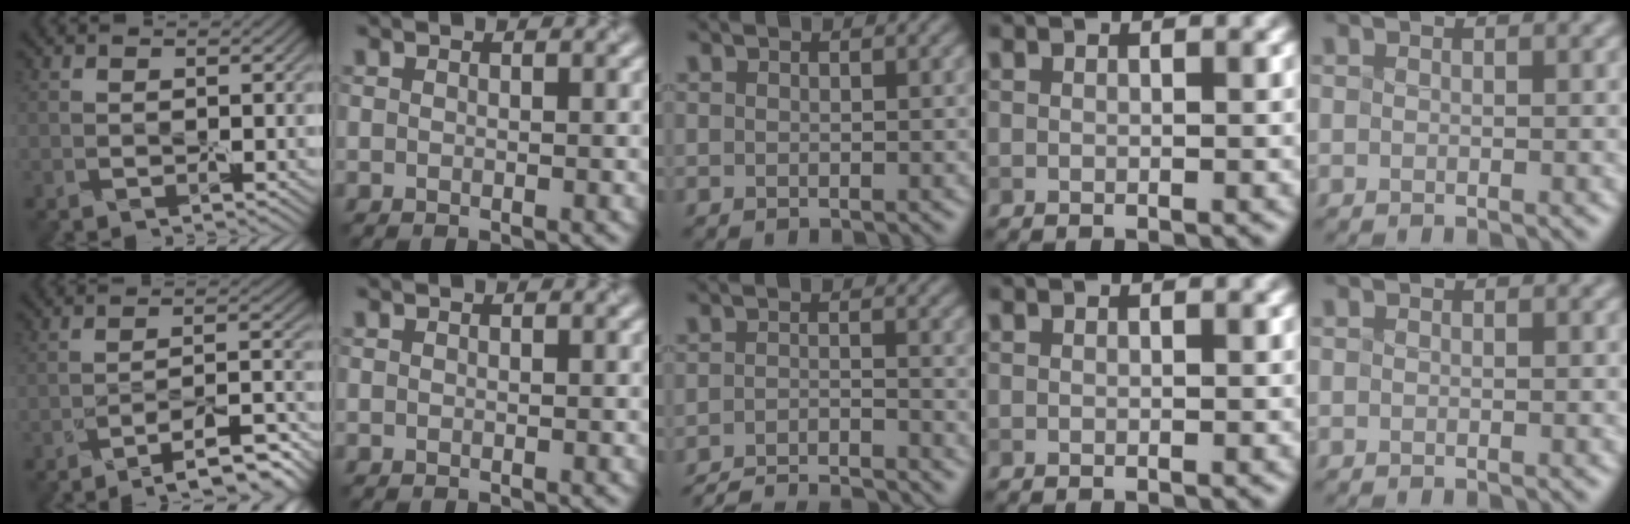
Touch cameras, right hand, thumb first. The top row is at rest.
{"thumb": {"total": 8.6, "force": [-7.2, 0.5, 4.6], "torque": [-0.056, 0.023, -0.113]}, "middle": {"total": 6.0, "force": [-5.6, 0.9, 2.1], "torque": [-0.034, -0.007, -0.093]}}